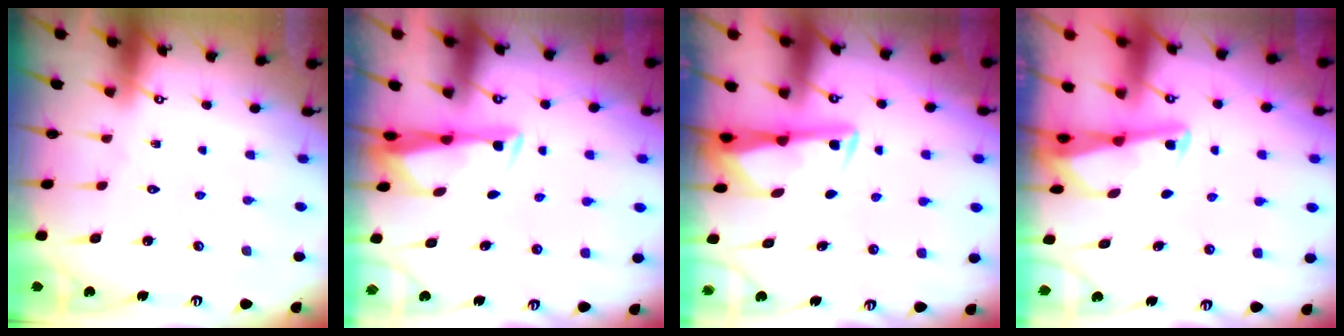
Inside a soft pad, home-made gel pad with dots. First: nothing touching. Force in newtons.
{"total": 3.2, "press": 3.1, "slide": 0.9}
{"total": 3.0, "press": 2.9, "slide": 0.4}
{"total": 2.2, "press": 2.2, "slide": 0.3}